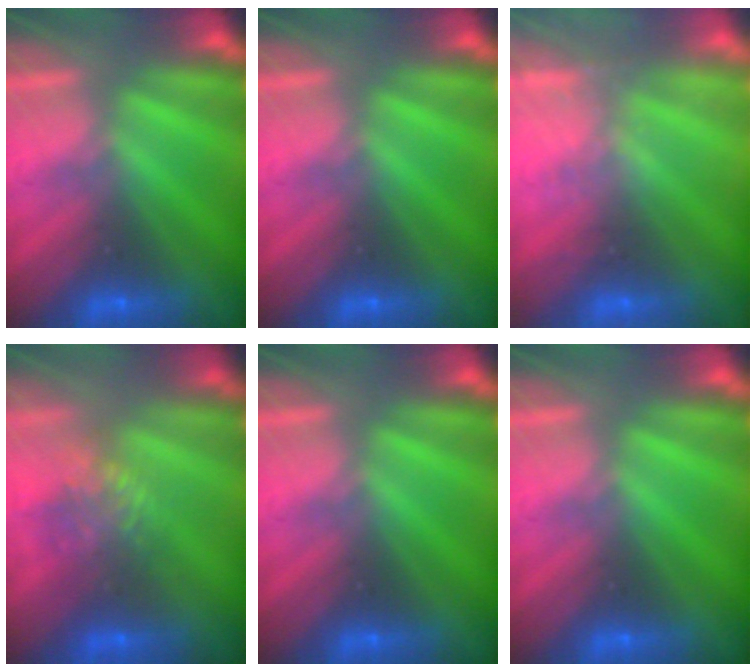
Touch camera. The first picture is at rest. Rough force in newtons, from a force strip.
{"total": 0.0}
{"total": 2.3}
{"total": 4.5}
{"total": 0.0}
{"total": 0.0}